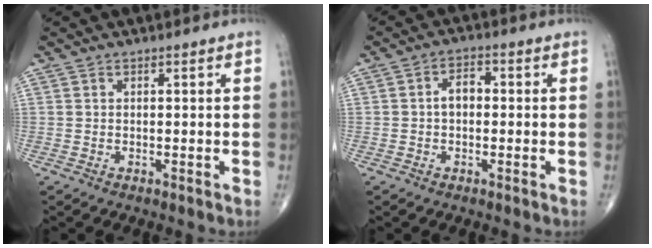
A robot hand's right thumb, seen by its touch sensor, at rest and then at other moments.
{"total": 3.5, "force": [-0.2, 2.3, 2.7], "torque": [-0.034, 0.017, -0.010]}